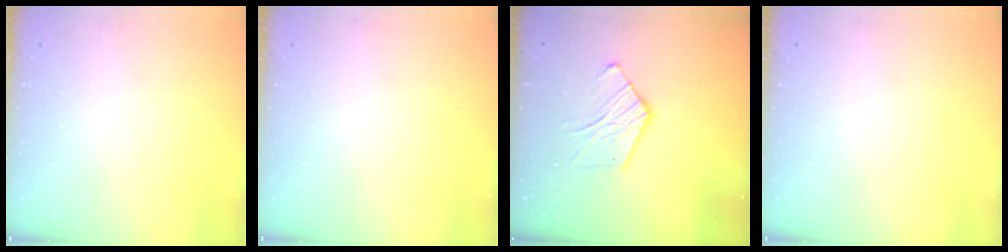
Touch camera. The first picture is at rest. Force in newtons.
{"total": 0.0}
{"total": 8.8, "press": 8.8, "slide": 0.3}
{"total": 0.0}